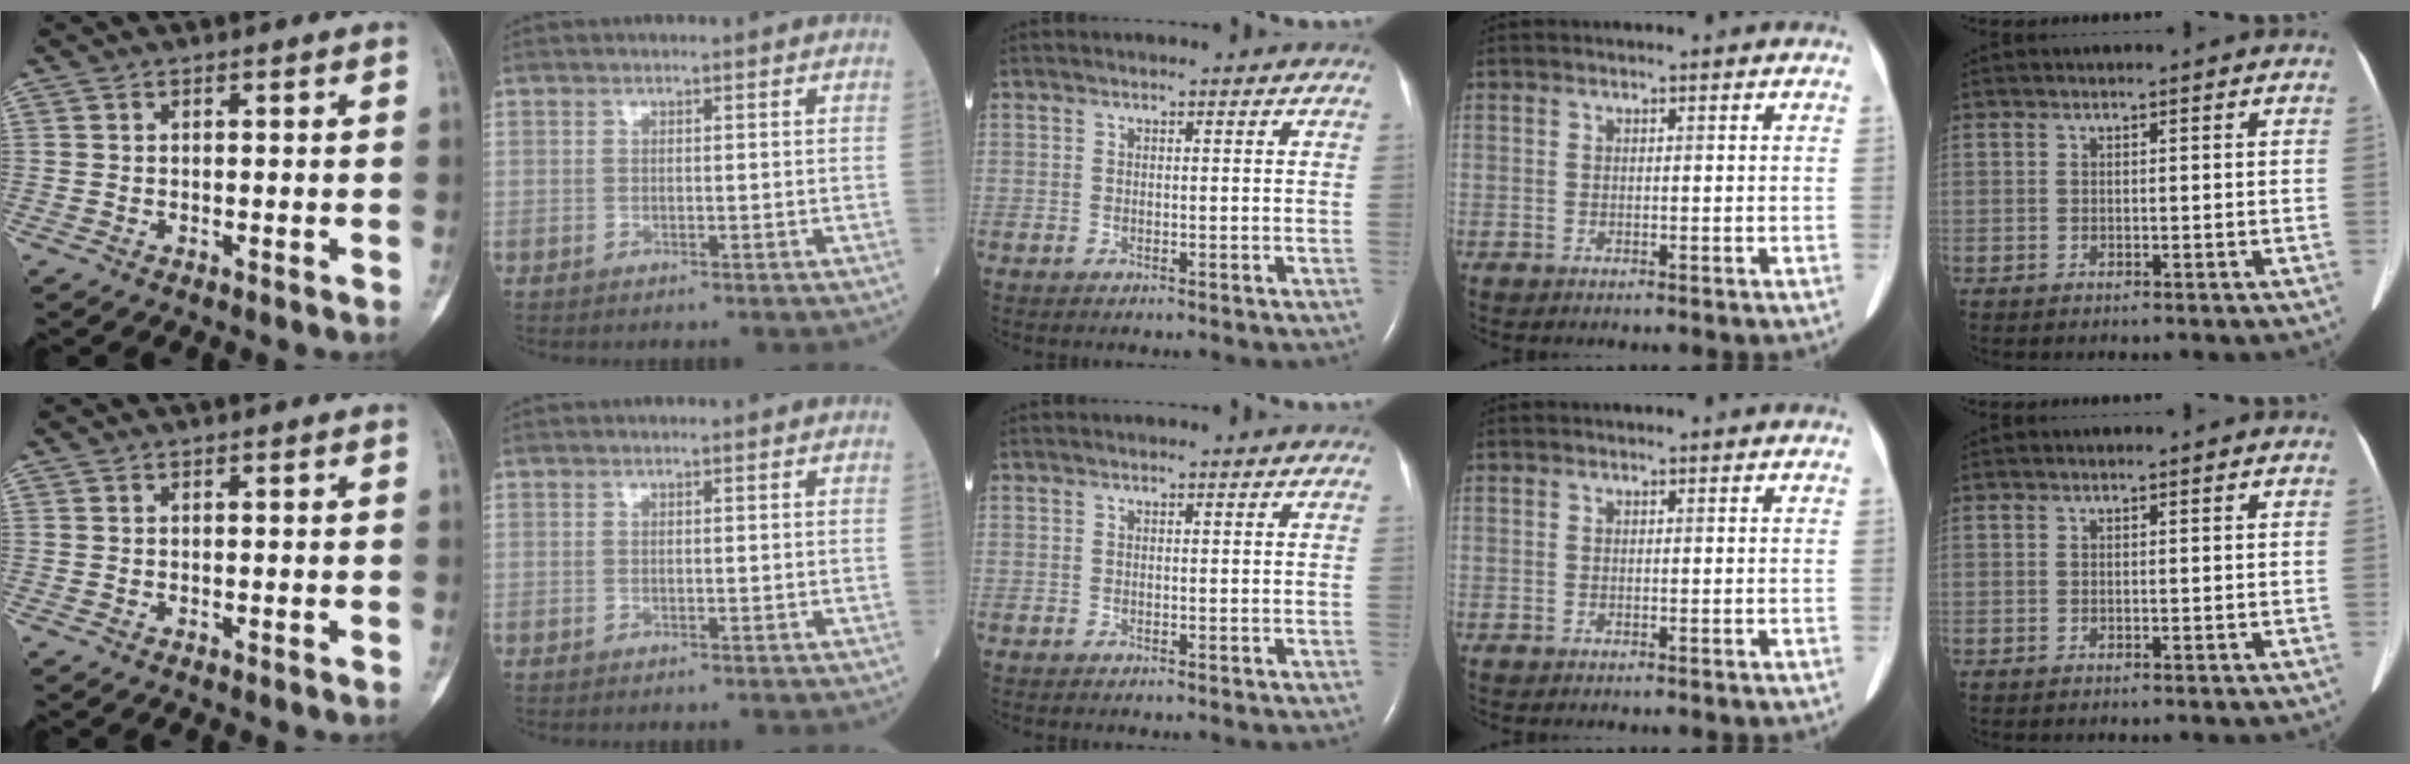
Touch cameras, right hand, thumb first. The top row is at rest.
{}